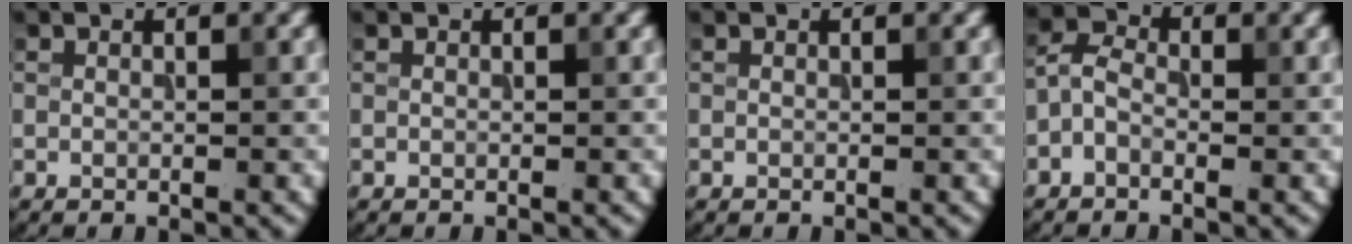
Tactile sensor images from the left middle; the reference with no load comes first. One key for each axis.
{"total": 0.0}
{"total": 0.0}
{"total": 2.2, "fx": -1.0, "fy": 1.4, "fz": 1.4, "tx": -0.027, "ty": 0.009, "tz": -0.030}